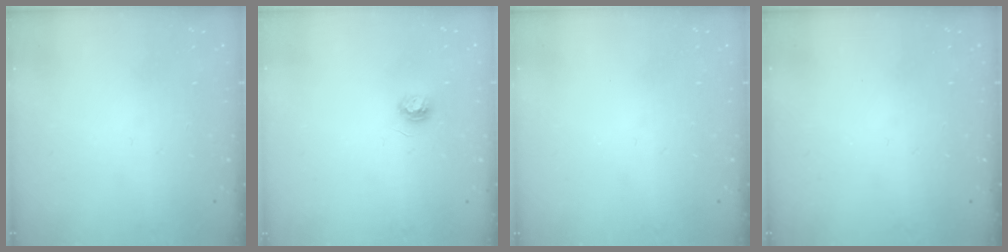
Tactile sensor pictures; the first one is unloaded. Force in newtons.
{"total": 3.7, "press": 3.7, "slide": 0.4}
{"total": 0.0}
{"total": 0.0}